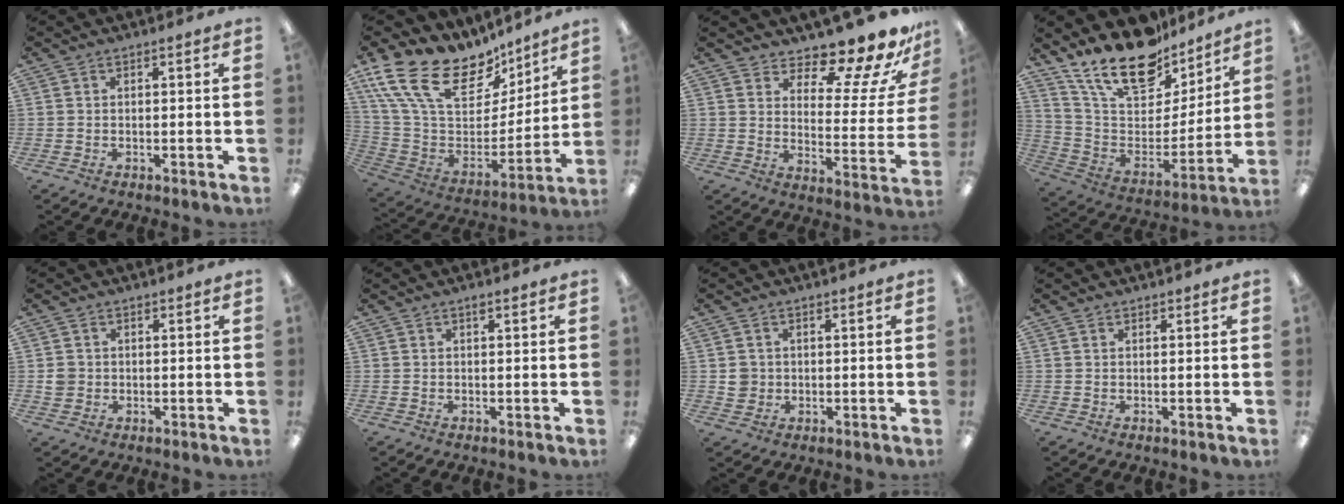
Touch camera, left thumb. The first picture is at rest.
{"total": 21.2, "force": [14.3, 11.1, 11.1], "torque": [-0.231, -0.102, 0.260]}
{"total": 14.1, "force": [12.3, 3.9, 5.7], "torque": [-0.081, -0.110, 0.203]}
{"total": 20.8, "force": [16.8, 8.2, 9.0], "torque": [-0.179, -0.117, 0.301]}
{"total": 3.1, "force": [0.3, 3.0, 0.5], "torque": [-0.006, 0.002, 0.005]}
{"total": 0.9, "force": [0.7, 0.2, 0.6], "torque": [-0.006, -0.003, 0.010]}
{"total": 3.6, "force": [0.5, 3.5, 0.4], "torque": [0.002, 0.000, 0.007]}
{"total": 0.9, "force": [0.8, 0.5, 0.1], "torque": [-0.002, 0.000, 0.016]}